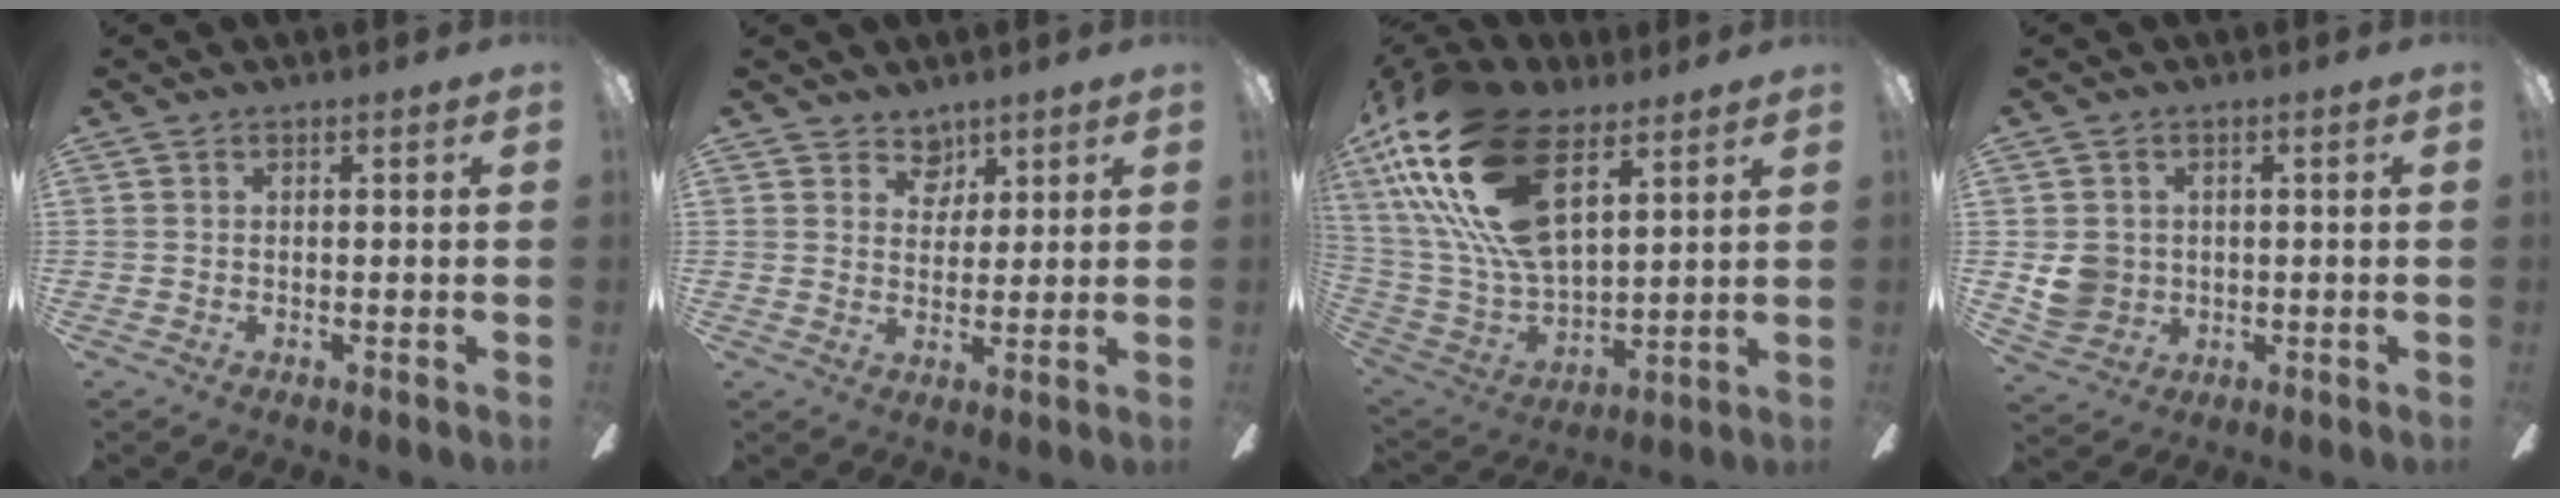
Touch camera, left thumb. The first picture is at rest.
{"total": 5.0, "force": [3.6, 3.4, 0.7], "torque": [-0.006, -0.016, 0.063]}
{"total": 27.0, "force": [13.9, 13.1, 19.1], "torque": [-0.406, -0.056, 0.248]}
{"total": 6.3, "force": [0.5, 6.0, 2.1], "torque": [-0.032, 0.010, 0.013]}